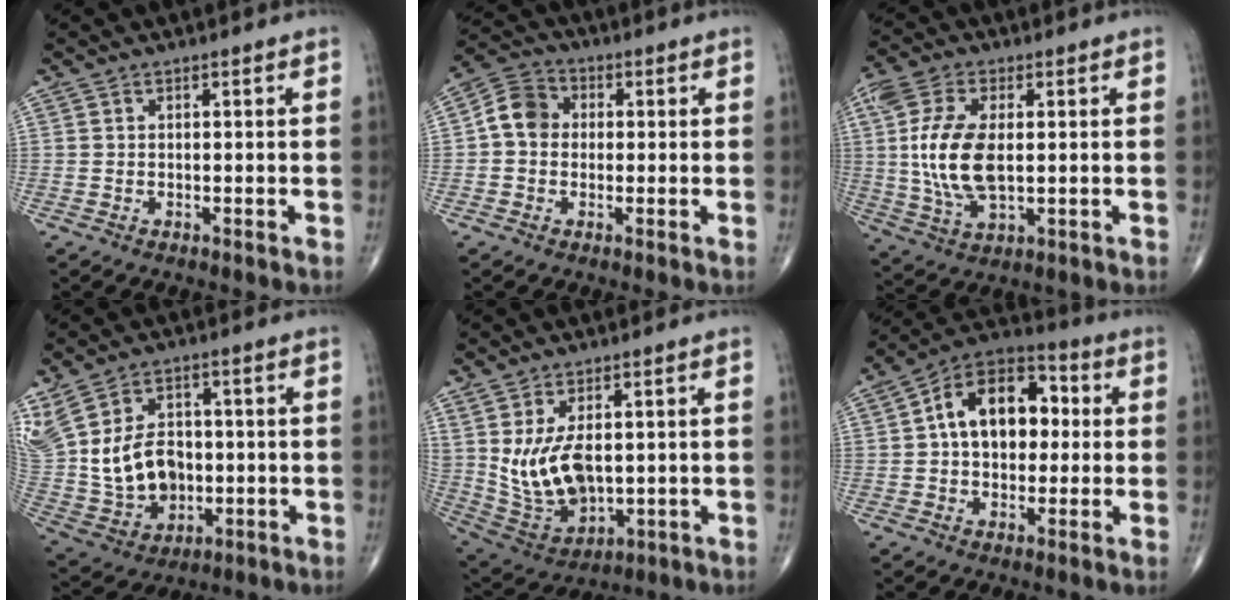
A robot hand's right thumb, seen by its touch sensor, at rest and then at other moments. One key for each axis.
{"total": 6.4, "fx": 0.0, "fy": 5.4, "fz": 3.5, "tx": -0.050, "ty": 0.020, "tz": -0.013}
{"total": 13.5, "fx": 1.0, "fy": 7.0, "fz": 11.5, "tx": -0.254, "ty": -0.005, "tz": 0.024}
{"total": 20.5, "fx": 1.7, "fy": 15.2, "fz": 13.6, "tx": -0.300, "ty": 0.015, "tz": 0.065}
{"total": 12.3, "fx": 1.5, "fy": 7.0, "fz": 10.0, "tx": -0.184, "ty": -0.018, "tz": 0.055}
{"total": 15.5, "fx": 1.9, "fy": 10.1, "fz": 11.6, "tx": -0.149, "ty": 0.030, "tz": 0.020}